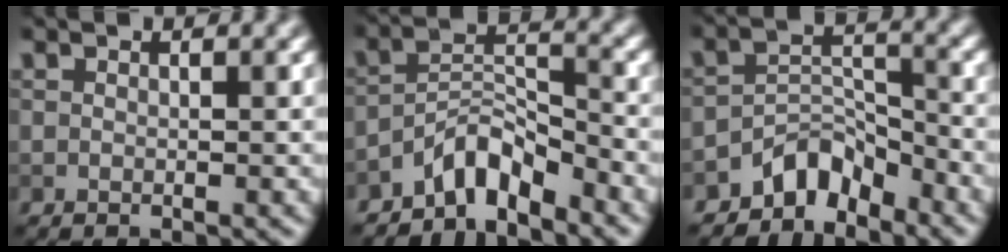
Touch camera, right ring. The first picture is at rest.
{"total": 4.1, "force": [-3.4, 1.2, 2.0], "torque": [-0.028, 0.016, -0.071]}
{"total": 4.1, "force": [-3.4, 1.8, 1.2], "torque": [-0.009, 0.011, -0.068]}